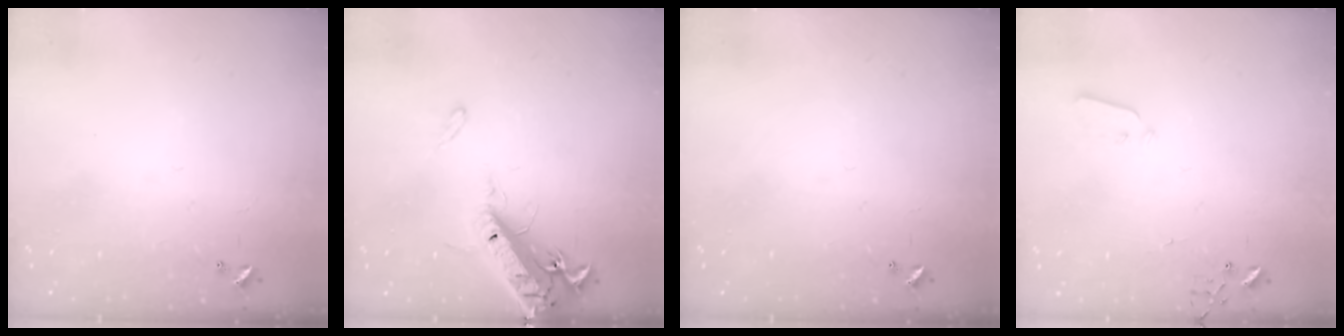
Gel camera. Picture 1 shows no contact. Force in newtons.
{"total": 16.2, "press": 15.7, "slide": 3.6}
{"total": 0.0}
{"total": 3.0, "press": 3.0, "slide": 0.3}